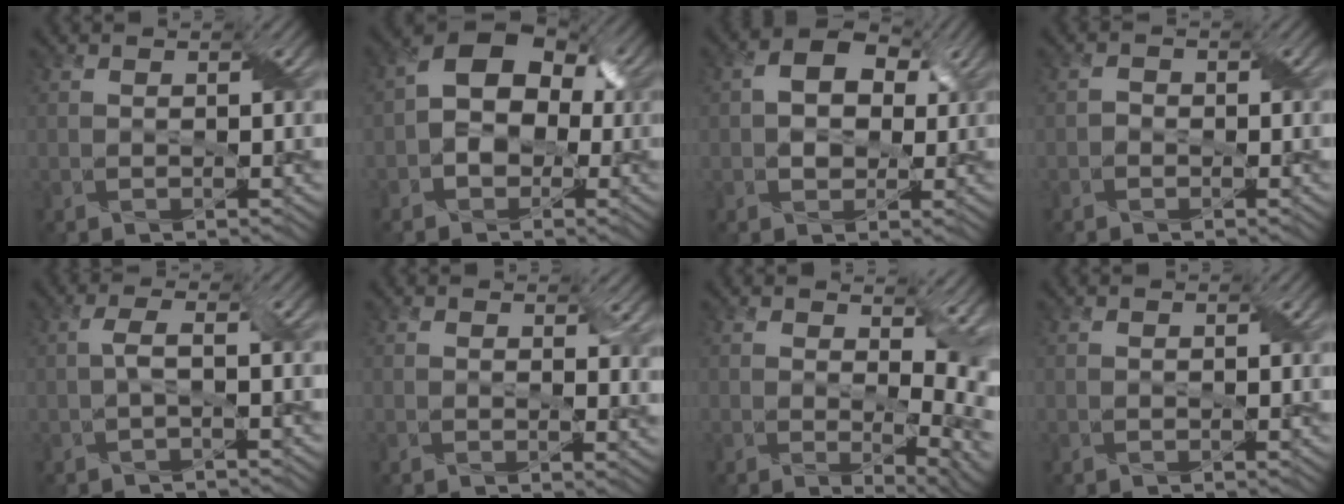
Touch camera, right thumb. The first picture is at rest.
{"total": 10.2, "force": [0.2, 7.5, 6.9], "torque": [-0.086, 0.037, -0.020]}
{"total": 6.6, "force": [1.5, 4.7, 4.3], "torque": [-0.079, 0.014, 0.012]}
{"total": 1.0, "force": [-0.6, 0.8, 0.2], "torque": [-0.005, 0.003, -0.013]}
{"total": 1.8, "force": [-0.2, 0.3, 1.8], "torque": [-0.040, 0.009, -0.005]}
{"total": 3.0, "force": [1.2, 1.7, 2.1], "torque": [-0.034, -0.007, 0.019]}
{"total": 7.8, "force": [2.0, 4.0, 6.4], "torque": [-0.097, -0.014, 0.035]}
{"total": 0.6, "force": [0.0, 0.4, 0.4], "torque": [-0.003, -0.003, 0.000]}